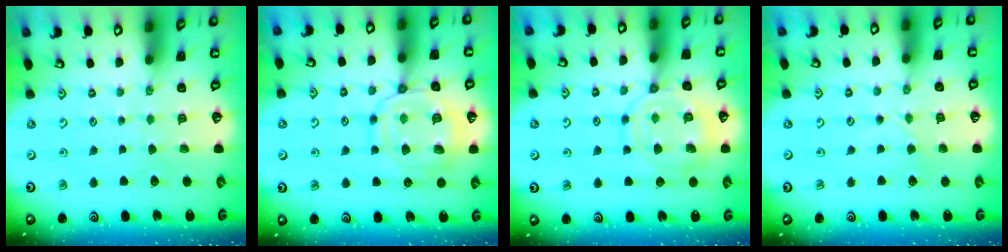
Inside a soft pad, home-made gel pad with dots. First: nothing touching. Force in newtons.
{"total": 13.4, "press": 13.3, "slide": 1.0}
{"total": 14.2, "press": 14.1, "slide": 1.3}
{"total": 2.0, "press": 2.0, "slide": 0.2}